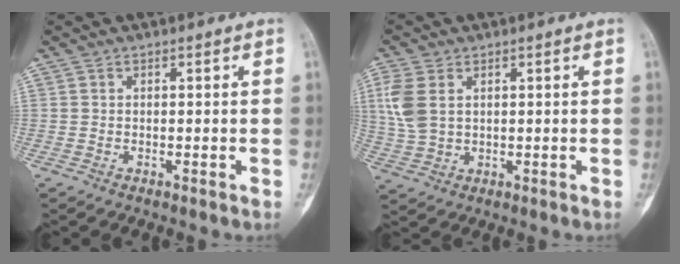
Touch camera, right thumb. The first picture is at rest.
{"total": 7.4, "force": [2.1, 4.8, 5.2], "torque": [-0.129, 0.000, 0.051]}